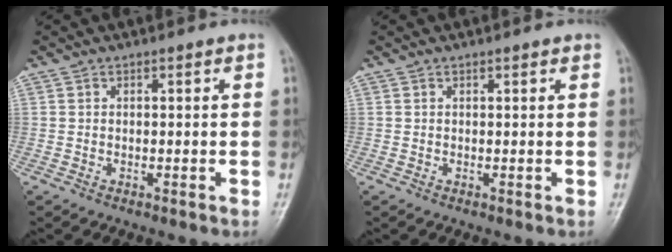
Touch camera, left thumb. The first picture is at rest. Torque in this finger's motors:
{"motor_torque": [-0.07, -0.08, -0.13, 0.01, 0.01]}